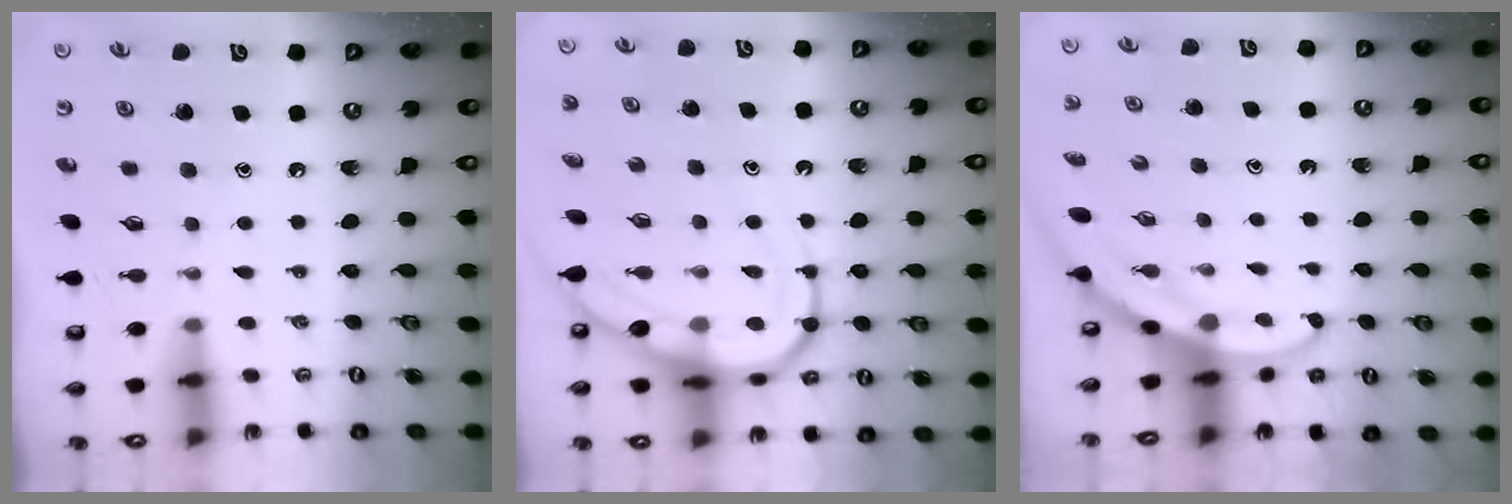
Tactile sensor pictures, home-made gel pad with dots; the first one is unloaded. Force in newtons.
{"total": 10.2, "press": 10.2, "slide": 1.0}
{"total": 3.2, "press": 3.2, "slide": 0.2}